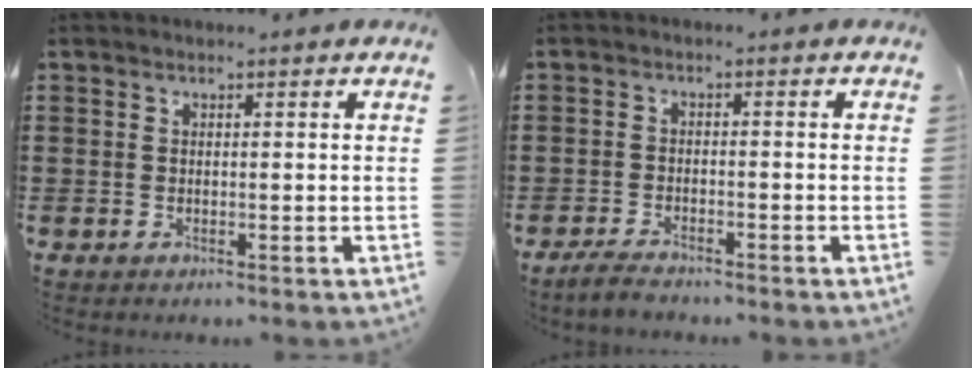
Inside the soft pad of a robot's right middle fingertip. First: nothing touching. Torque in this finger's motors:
{"motor_torque": [0.94, -0.39, 0.01, 0.03]}